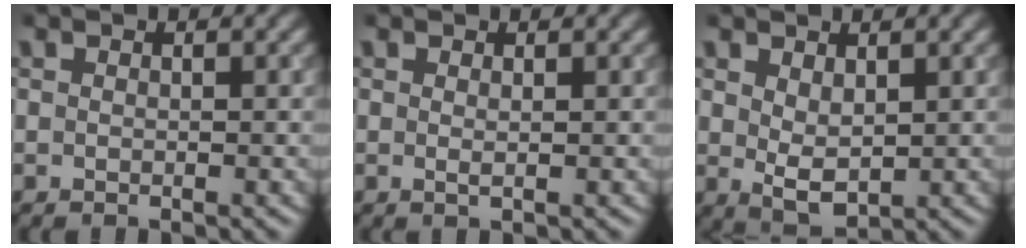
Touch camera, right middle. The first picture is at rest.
{"total": 0.6, "force": [0.2, 0.1, 0.6], "torque": [-0.011, -0.002, 0.003]}
{"total": 2.6, "force": [0.9, 1.4, 2.0], "torque": [-0.042, -0.007, 0.024]}